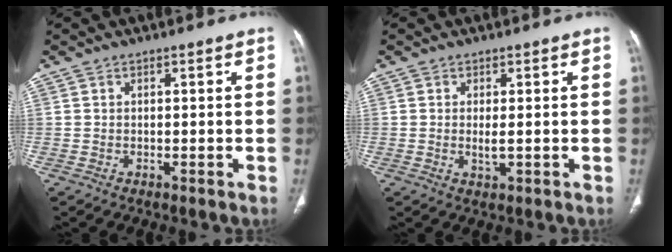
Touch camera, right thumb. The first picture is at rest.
{"total": 2.0, "force": [-0.1, 0.6, 1.9], "torque": [-0.043, -0.007, 0.002]}